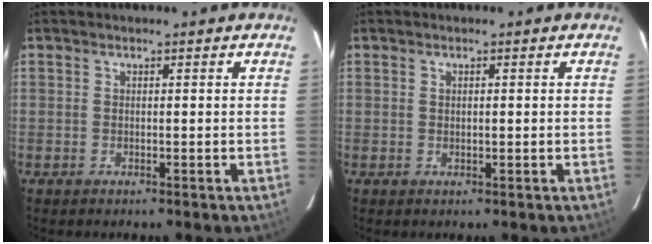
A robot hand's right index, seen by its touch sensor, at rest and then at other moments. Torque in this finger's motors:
{"motor_torque": [-0.10, 0.12, -0.06, 0.00]}